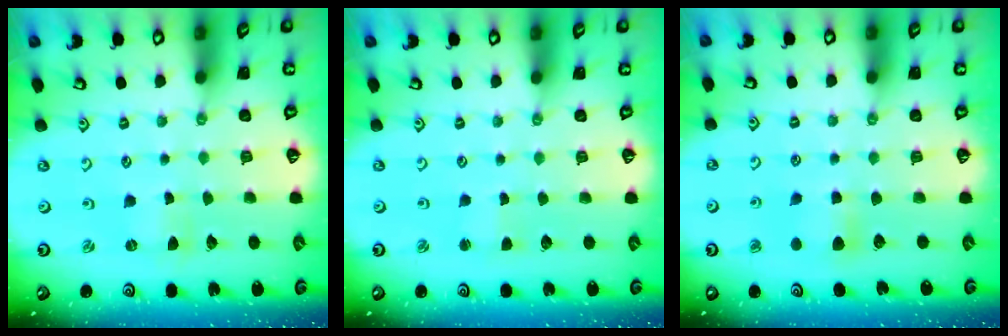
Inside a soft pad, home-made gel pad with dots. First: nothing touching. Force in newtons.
{"total": 2.0, "press": 2.0, "slide": 0.4}
{"total": 5.8, "press": 5.8, "slide": 0.8}